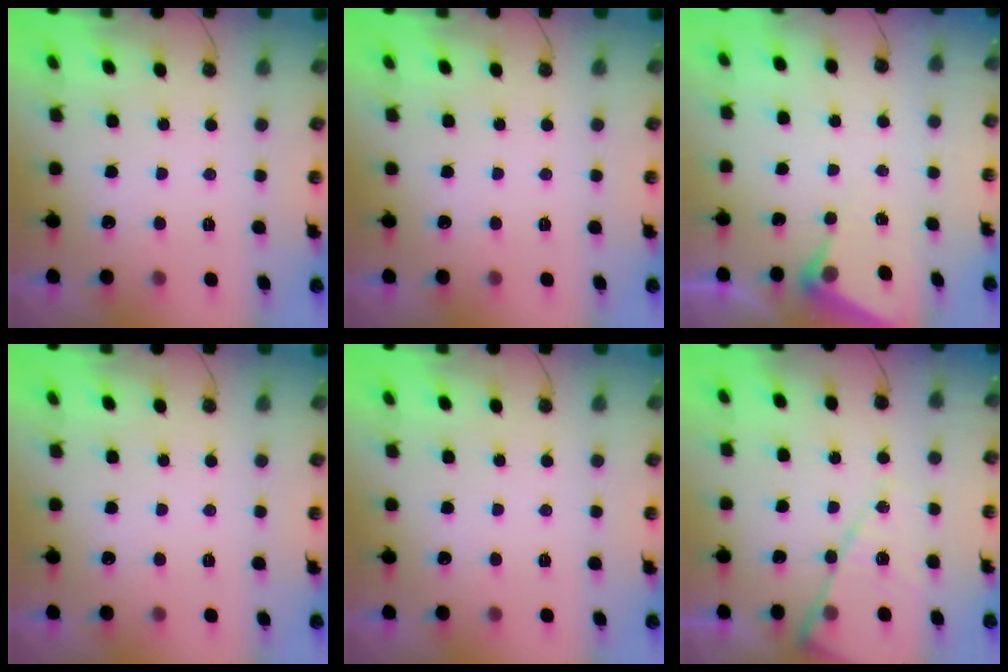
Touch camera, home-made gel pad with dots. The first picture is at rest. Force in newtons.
{"total": 0.0}
{"total": 5.3, "press": 5.3, "slide": 0.3}
{"total": 0.0}
{"total": 0.0}
{"total": 12.1, "press": 12.1, "slide": 1.0}